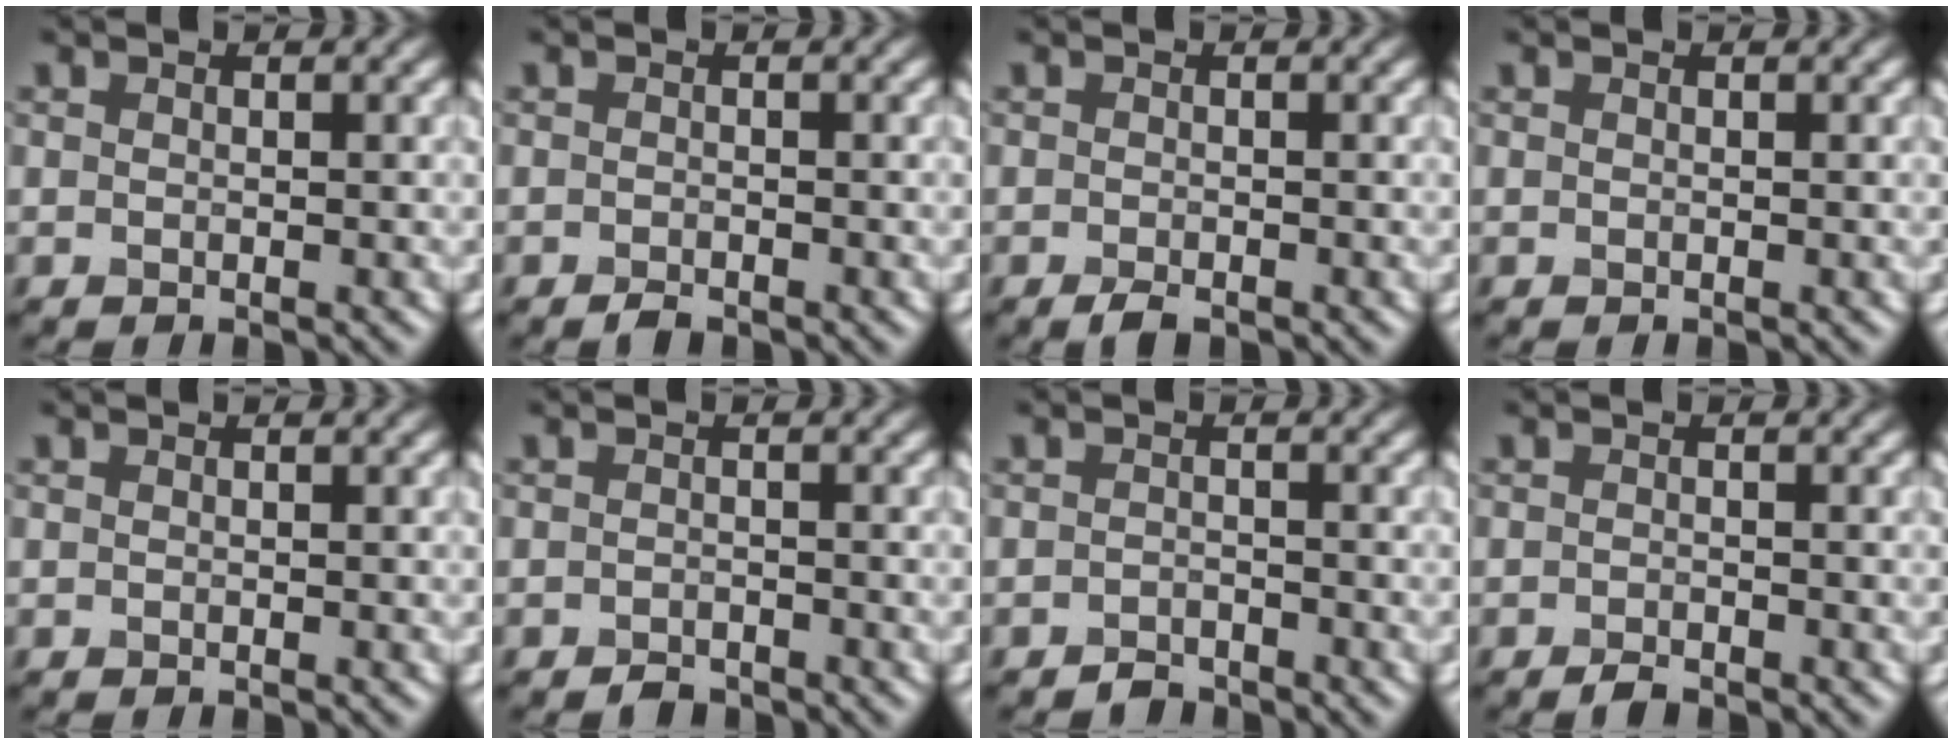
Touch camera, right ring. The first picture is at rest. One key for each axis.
{"total": 1.0, "fx": -0.8, "fy": 0.3, "fz": 0.5, "tx": -0.009, "ty": -0.001, "tz": -0.016}
{"total": 1.4, "fx": -1.0, "fy": 0.4, "fz": 0.8, "tx": -0.017, "ty": -0.003, "tz": -0.019}
{"total": 0.0}
{"total": 0.0}
{"total": 1.3, "fx": -1.1, "fy": 0.6, "fz": 0.3, "tx": -0.003, "ty": 0.001, "tz": -0.021}
{"total": 1.4, "fx": -1.3, "fy": 0.5, "fz": 0.2, "tx": -0.001, "ty": 0.004, "tz": -0.025}
{"total": 1.1, "fx": -0.9, "fy": 0.3, "fz": 0.5, "tx": -0.011, "ty": -0.001, "tz": -0.020}